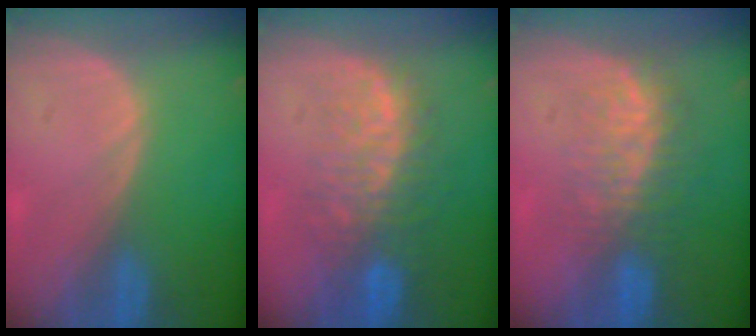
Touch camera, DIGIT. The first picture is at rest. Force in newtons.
{"total": 9.5, "press": 8.5, "slide": 4.2}
{"total": 8.0, "press": 7.4, "slide": 3.0}